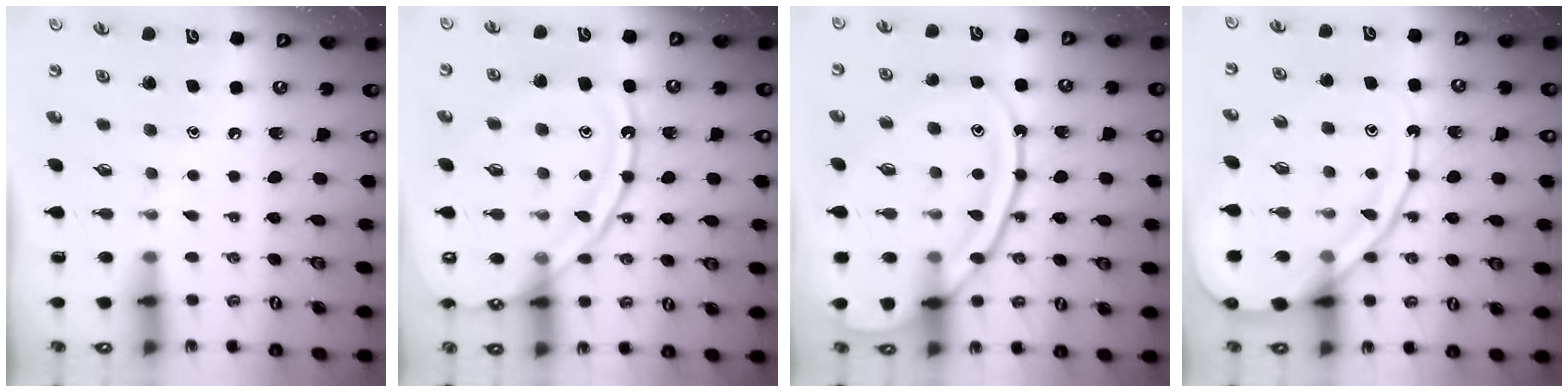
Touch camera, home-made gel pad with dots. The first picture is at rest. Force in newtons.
{"total": 15.9, "press": 15.8, "slide": 1.5}
{"total": 17.9, "press": 17.8, "slide": 1.6}
{"total": 15.4, "press": 15.3, "slide": 1.6}